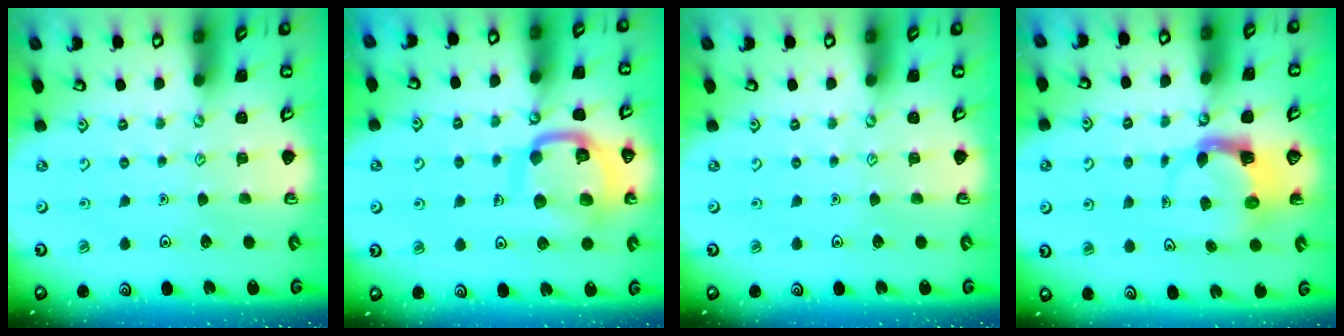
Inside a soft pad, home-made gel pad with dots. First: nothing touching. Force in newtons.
{"total": 14.0, "press": 13.9, "slide": 1.4}
{"total": 0.0}
{"total": 4.4, "press": 4.3, "slide": 0.9}